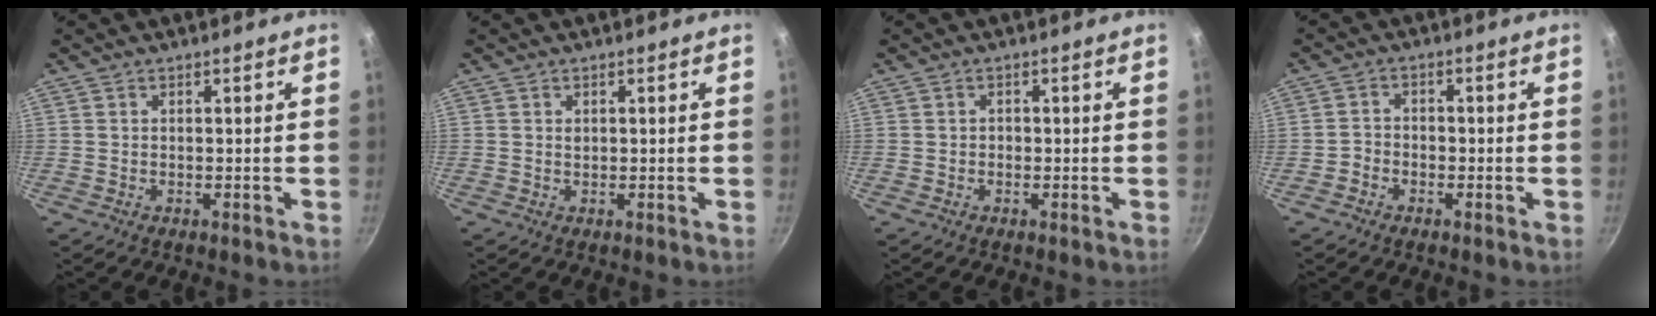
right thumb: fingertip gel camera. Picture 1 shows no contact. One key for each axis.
{"total": 0.7, "fx": 0.2, "fy": 0.5, "fz": 0.4, "tx": -0.003, "ty": 0.000, "tz": 0.003}
{"total": 0.7, "fx": -0.2, "fy": 0.6, "fz": 0.2, "tx": -0.003, "ty": 0.002, "tz": -0.004}
{"total": 2.4, "fx": -1.5, "fy": 1.7, "fz": 0.7, "tx": -0.005, "ty": 0.020, "tz": -0.030}